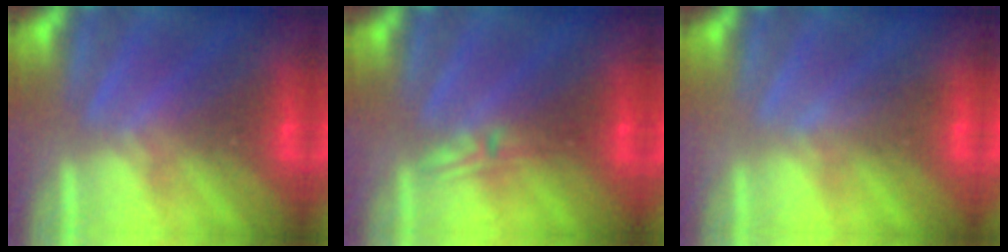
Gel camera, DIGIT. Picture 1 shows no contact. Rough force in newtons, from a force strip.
{"total": 2.3}
{"total": 2.9}